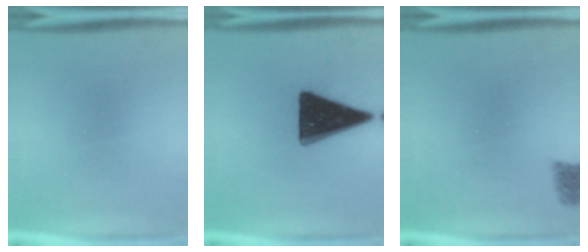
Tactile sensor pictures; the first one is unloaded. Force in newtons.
{"total": 18.2}
{"total": 2.7}